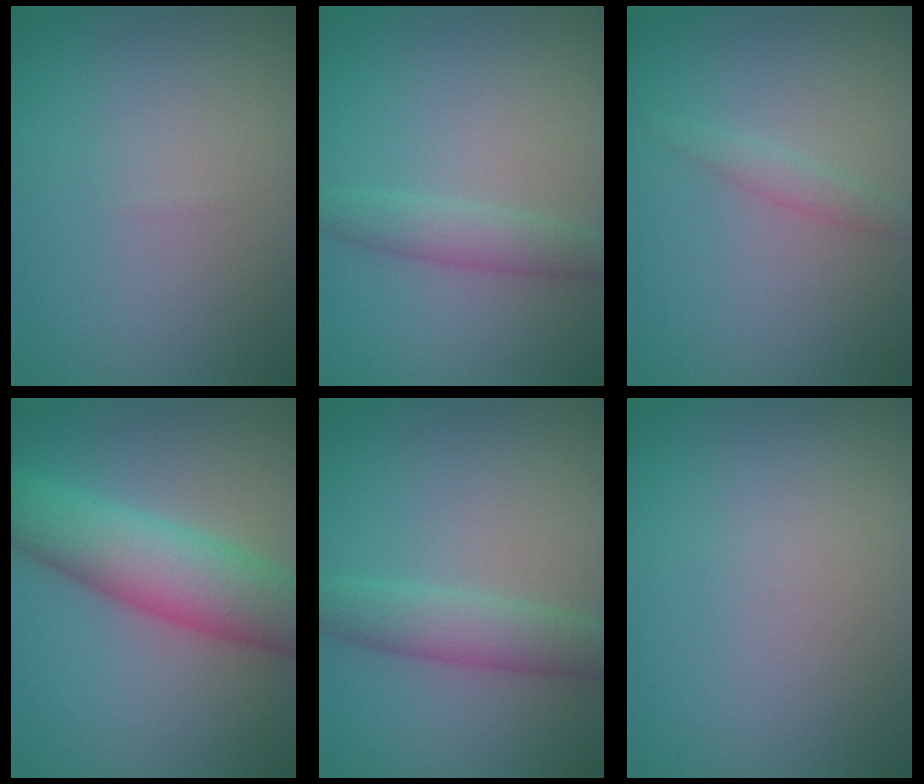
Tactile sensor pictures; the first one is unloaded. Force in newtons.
{"total": 2.7, "press": 2.7, "slide": 0.2}
{"total": 1.4, "press": 1.4, "slide": 0.1}
{"total": 8.7, "press": 8.7, "slide": 0.3}
{"total": 3.9, "press": 3.9, "slide": 0.1}
{"total": 0.0}